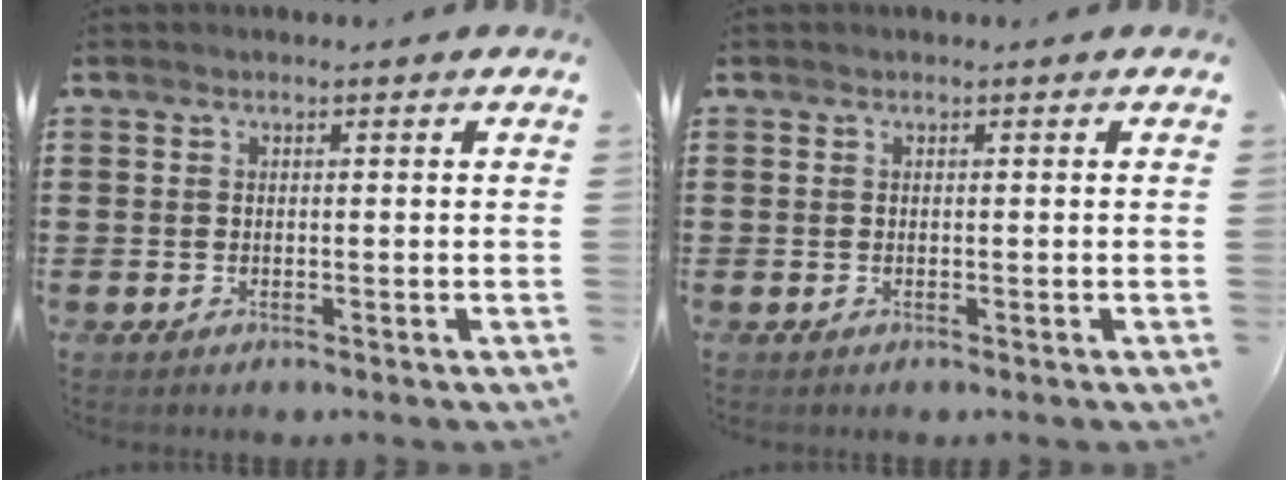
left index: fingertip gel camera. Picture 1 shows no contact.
{"total": 0.0}